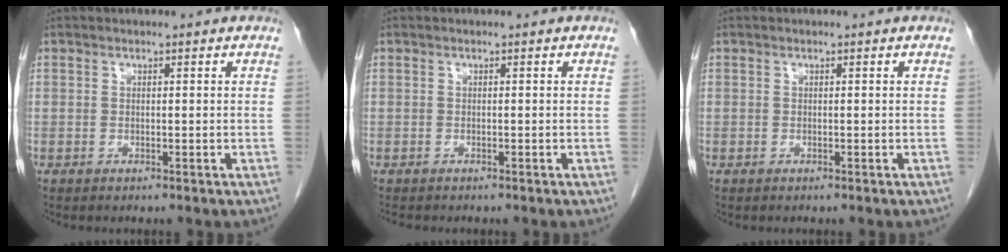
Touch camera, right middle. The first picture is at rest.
{"total": 1.5, "force": [-1.3, 0.5, 0.5], "torque": [-0.015, -0.004, -0.018]}
{"total": 0.0}